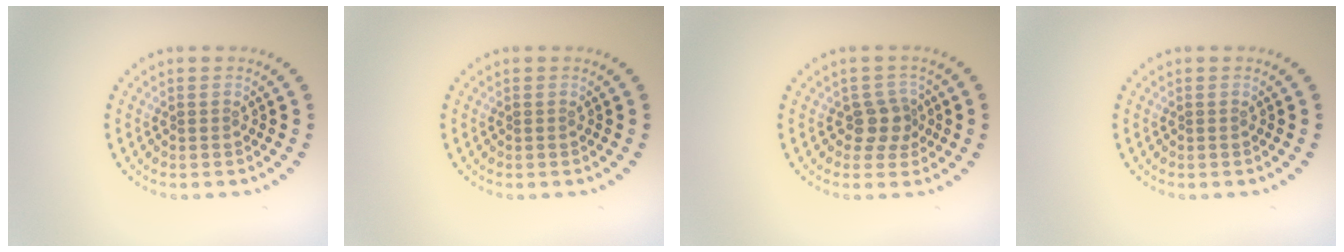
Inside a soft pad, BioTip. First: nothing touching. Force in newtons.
{"total": 0.0}
{"total": 2.4, "press": 1.9, "slide": 1.5}
{"total": 0.0}